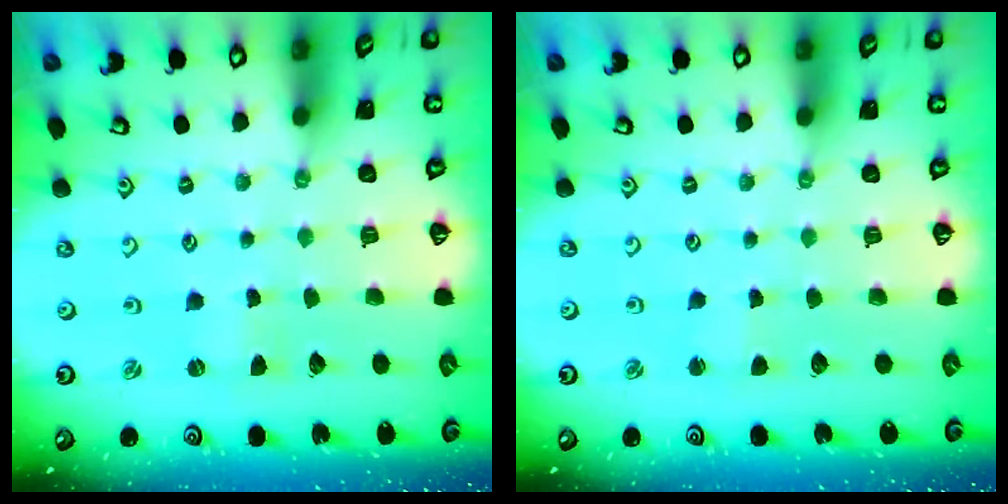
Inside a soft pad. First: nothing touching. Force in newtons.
{"total": 1.8, "press": 1.7, "slide": 0.3}